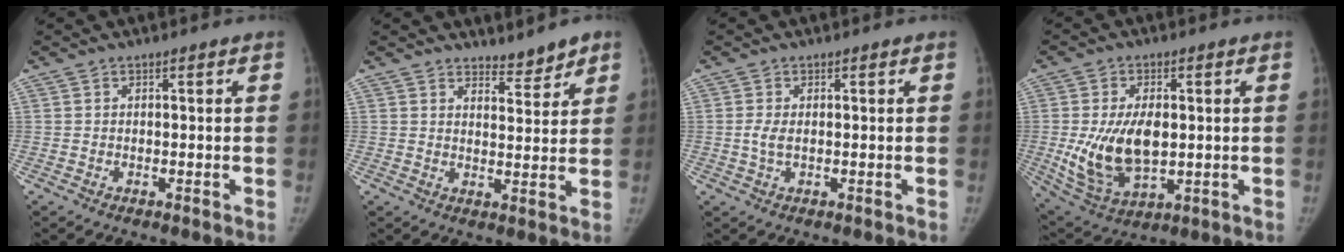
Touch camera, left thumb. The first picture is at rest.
{"total": 4.3, "force": [3.8, 1.5, 1.4], "torque": [0.001, -0.032, 0.059]}
{"total": 2.1, "force": [0.0, 1.1, 1.8], "torque": [-0.044, -0.001, 0.002]}
{"total": 14.3, "force": [-0.3, 8.2, 11.6], "torque": [-0.211, -0.011, 0.013]}